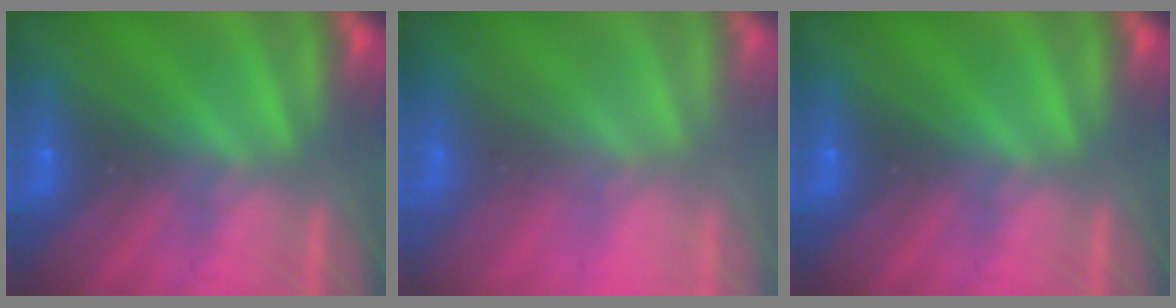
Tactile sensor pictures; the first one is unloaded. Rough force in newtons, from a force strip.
{"total": 2.8}
{"total": 0.0}